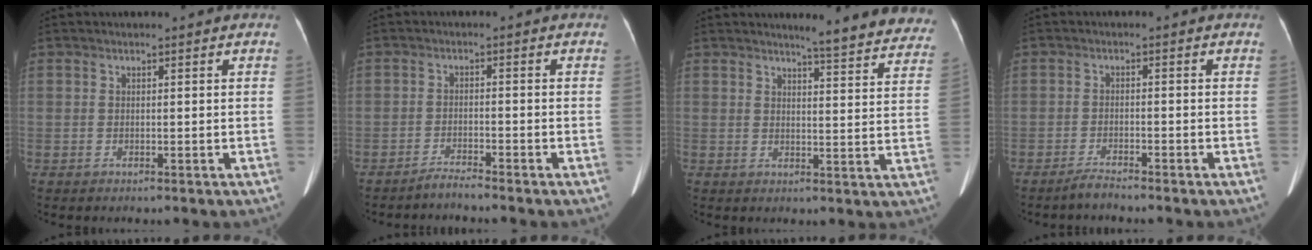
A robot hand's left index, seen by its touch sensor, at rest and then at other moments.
{"total": 2.2, "force": [-2.1, -0.5, 0.3], "torque": [-0.009, -0.008, -0.041]}
{"total": 13.0, "force": [12.3, 1.1, 4.3], "torque": [-0.031, -0.047, 0.119]}
{"total": 2.1, "force": [-2.0, -0.2, 0.5], "torque": [-0.018, -0.007, -0.037]}